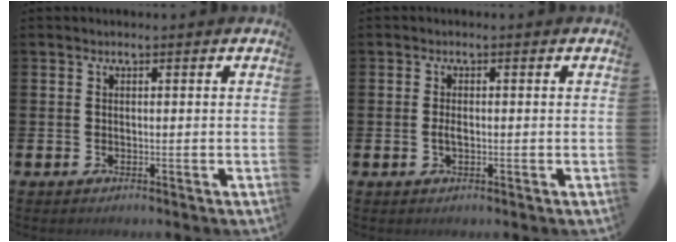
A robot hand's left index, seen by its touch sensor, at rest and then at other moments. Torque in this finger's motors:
{"motor_torque": [0.39, 0.12, 0.01, 0.01]}